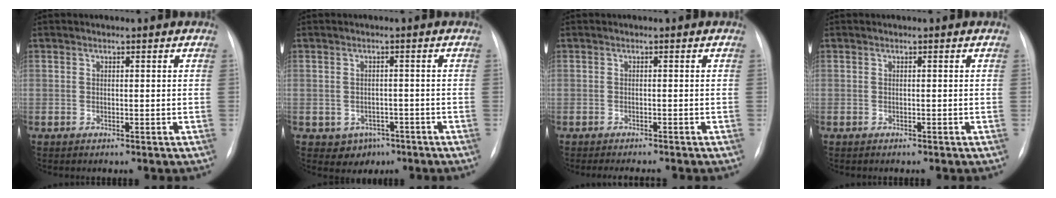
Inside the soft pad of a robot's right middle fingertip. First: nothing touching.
{"total": 3.8, "force": [-1.9, 3.1, 0.9], "torque": [-0.010, 0.008, -0.012]}
{"total": 3.9, "force": [-3.6, 0.6, 1.5], "torque": [-0.014, -0.004, -0.044]}
{"total": 0.0}